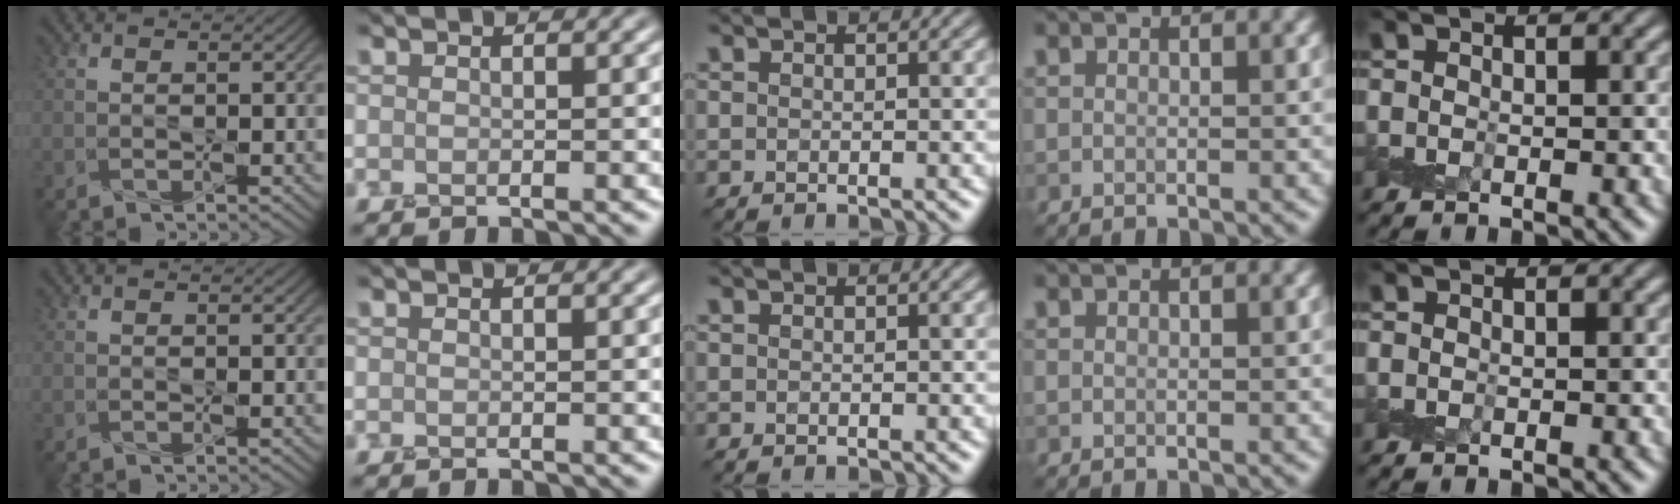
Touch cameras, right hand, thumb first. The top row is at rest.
{}